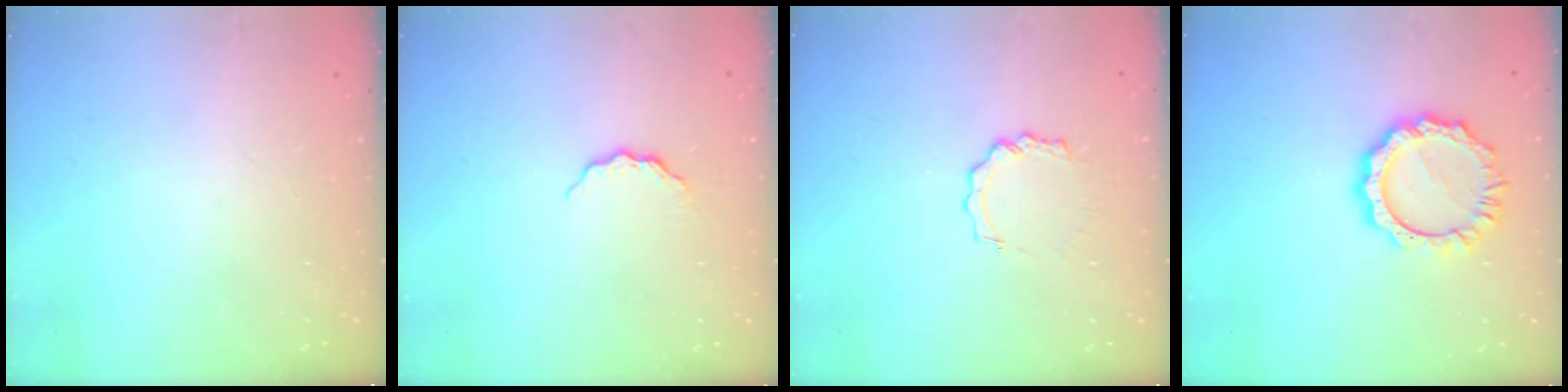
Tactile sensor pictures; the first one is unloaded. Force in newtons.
{"total": 6.9, "press": 6.8, "slide": 0.7}
{"total": 5.7, "press": 5.7, "slide": 0.4}
{"total": 10.6, "press": 10.5, "slide": 1.1}